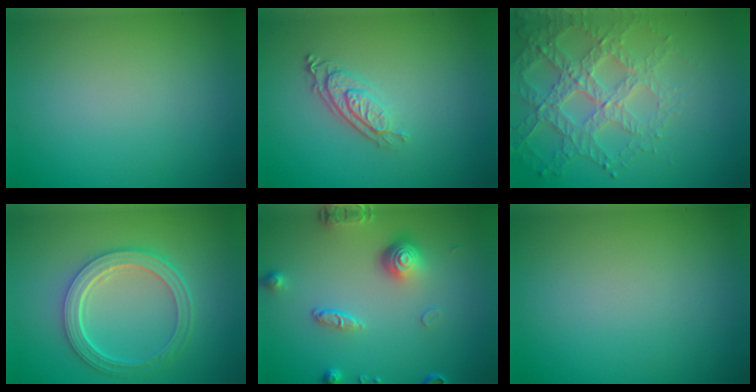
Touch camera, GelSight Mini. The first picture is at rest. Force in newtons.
{"total": 2.9, "press": 2.0, "slide": 2.0}
{"total": 4.8, "press": 4.2, "slide": 2.2}
{"total": 5.2, "press": 3.9, "slide": 3.6}
{"total": 4.5, "press": 3.1, "slide": 3.2}
{"total": 0.0}